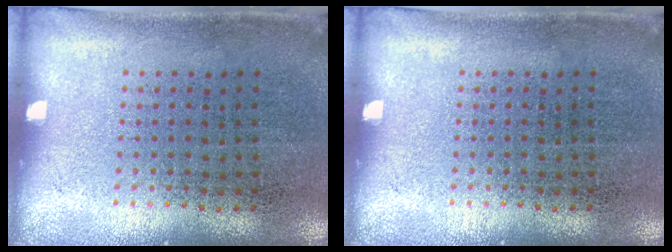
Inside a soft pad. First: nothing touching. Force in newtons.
{"total": 0.0}